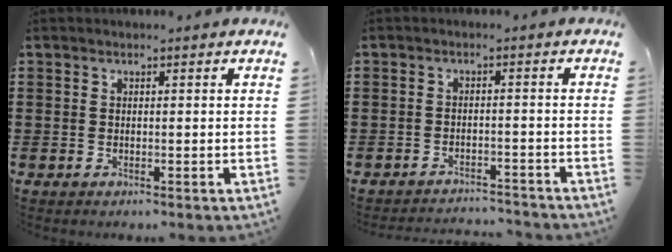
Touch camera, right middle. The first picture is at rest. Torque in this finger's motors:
{"motor_torque": [0.23, 0.12, 0.02, 0.02]}